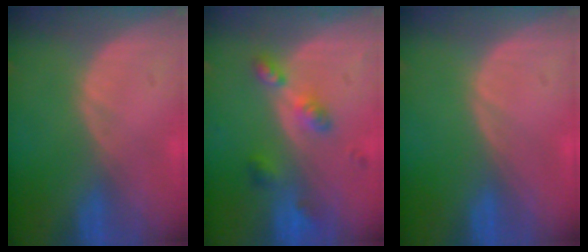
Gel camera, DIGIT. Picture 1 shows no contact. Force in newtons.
{"total": 4.8, "press": 4.8, "slide": 0.1}
{"total": 0.0}